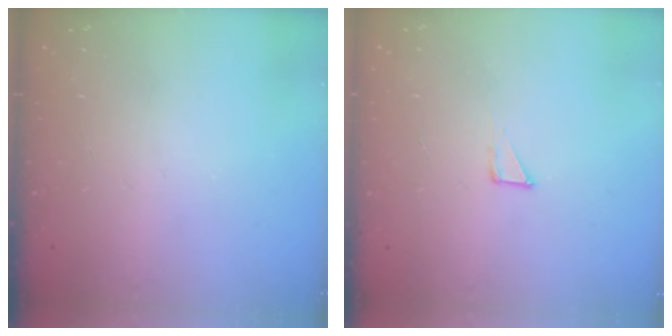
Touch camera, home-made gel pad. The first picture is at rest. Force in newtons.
{"total": 3.0, "press": 3.0, "slide": 0.3}